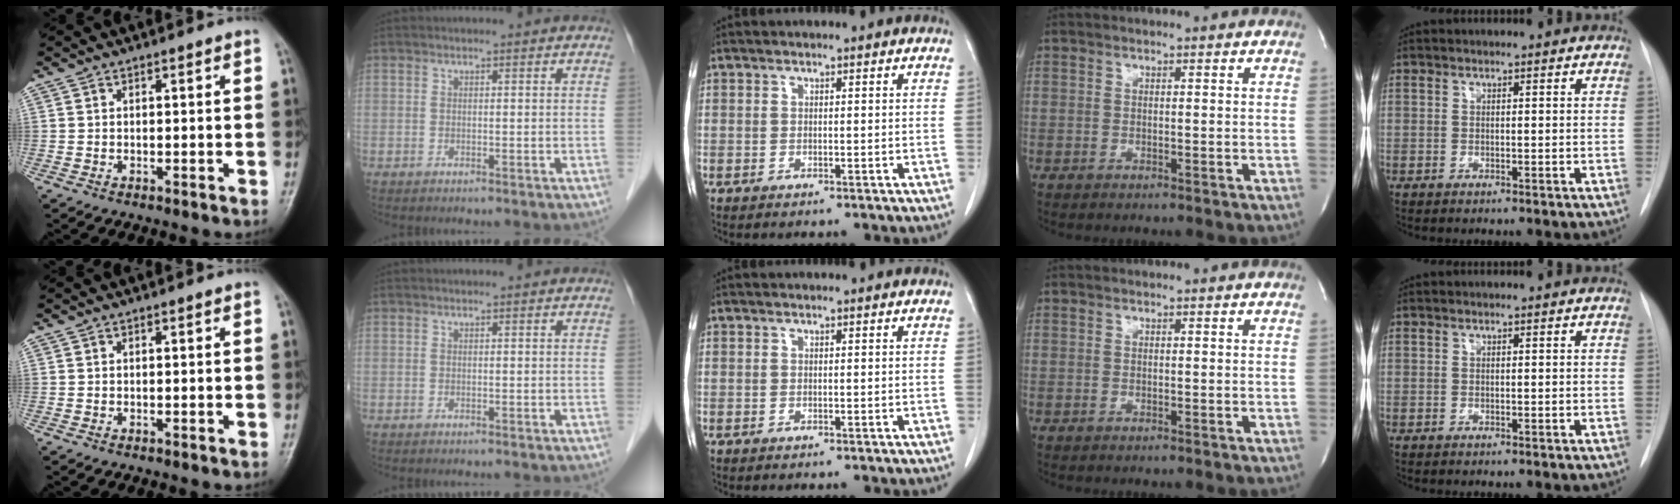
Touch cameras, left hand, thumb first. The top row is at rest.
{}